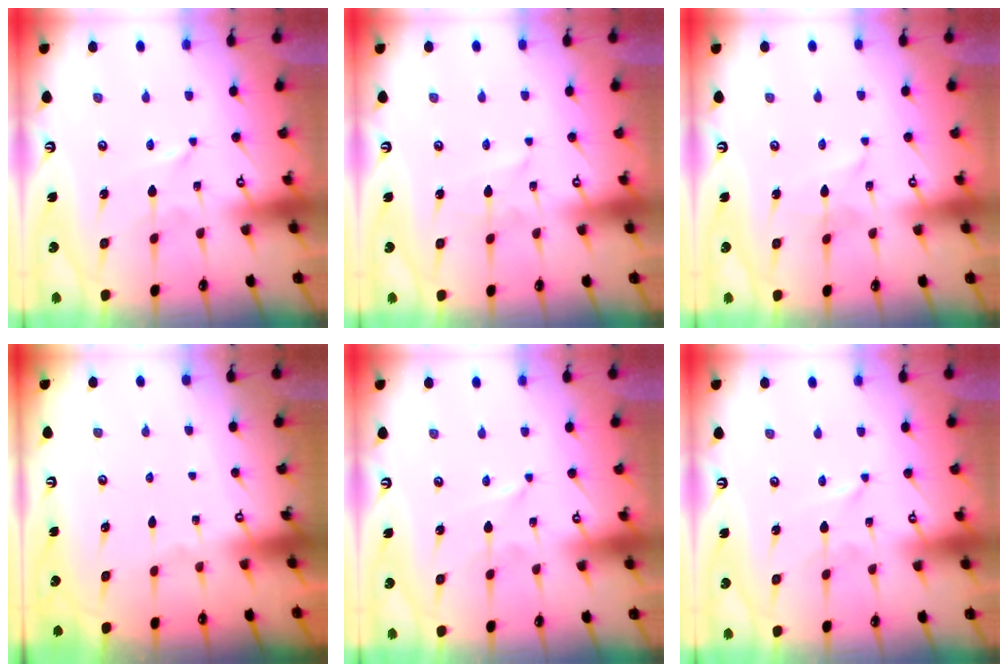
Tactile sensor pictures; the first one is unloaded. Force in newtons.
{"total": 1.9, "press": 1.9, "slide": 0.3}
{"total": 1.6, "press": 1.6, "slide": 0.2}
{"total": 0.0}
{"total": 0.0}
{"total": 0.0}